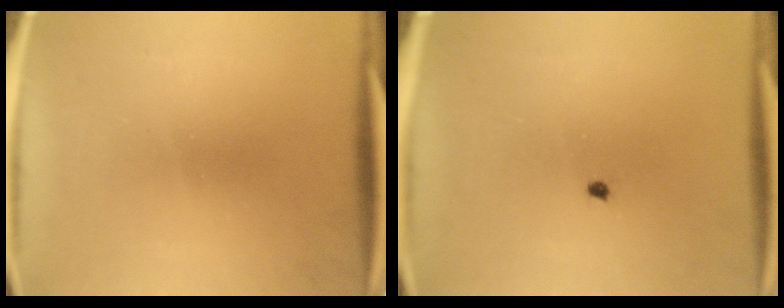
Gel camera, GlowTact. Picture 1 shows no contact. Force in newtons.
{"total": 0.5}